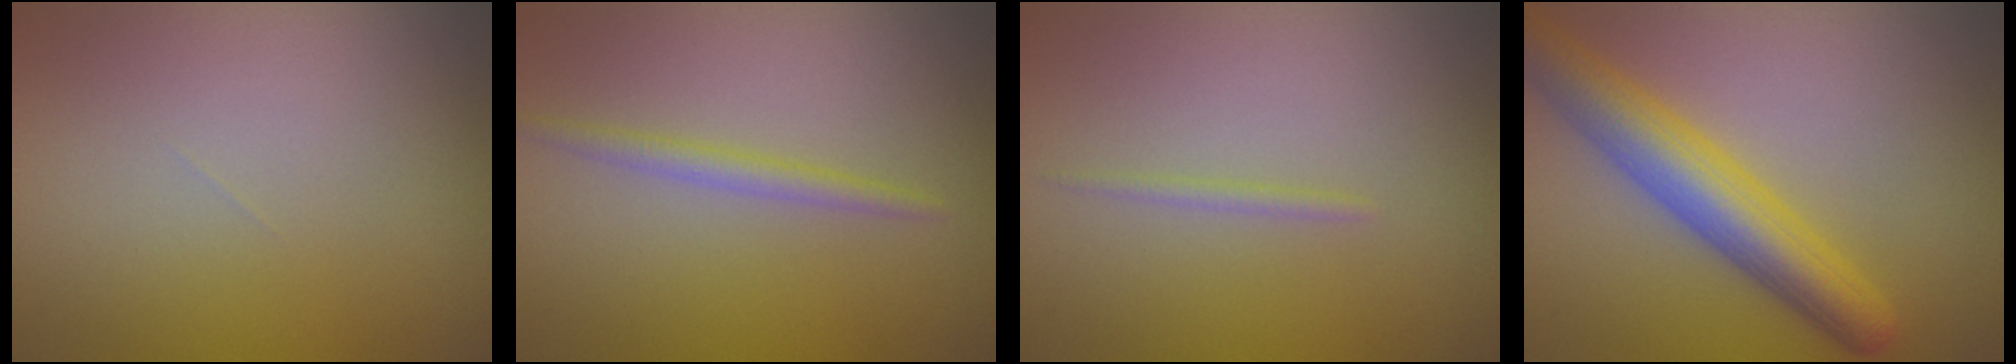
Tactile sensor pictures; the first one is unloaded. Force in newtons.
{"total": 1.6, "press": 1.6, "slide": 0.0}
{"total": 0.7, "press": 0.7, "slide": 0.1}
{"total": 6.2, "press": 6.2, "slide": 0.1}